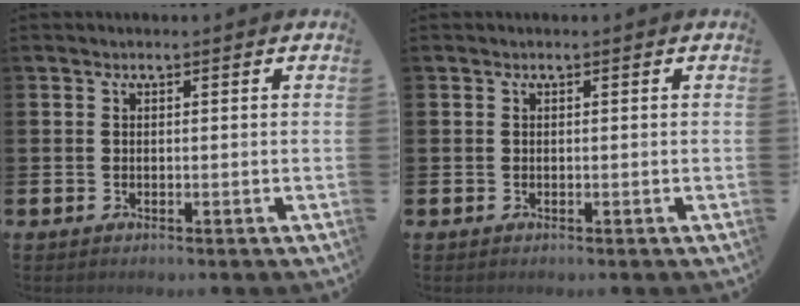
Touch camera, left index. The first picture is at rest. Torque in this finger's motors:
{"motor_torque": [-0.10, -0.03, -0.04, -0.01]}